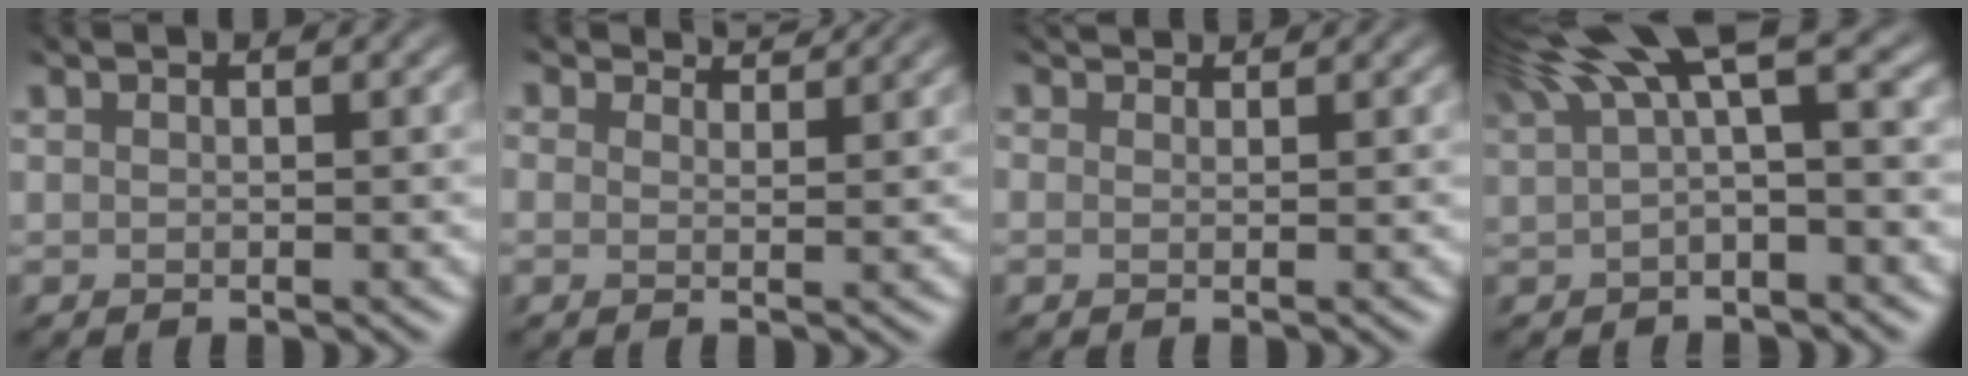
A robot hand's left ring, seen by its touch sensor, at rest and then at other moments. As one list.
[{"total": 2.4, "force": [2.4, -0.1, -0.3], "torque": [-0.011, -0.007, 0.030]}, {"total": 0.9, "force": [0.4, -0.4, -0.7], "torque": [0.004, -0.005, 0.015]}, {"total": 7.1, "force": [2.7, 2.5, 6.1], "torque": [-0.143, 0.010, 0.063]}]